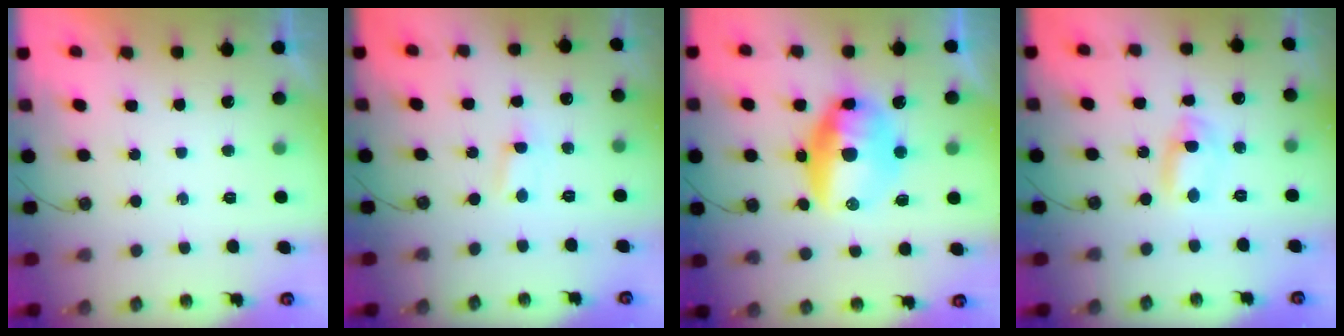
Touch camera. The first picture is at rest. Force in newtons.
{"total": 0.0}
{"total": 13.7, "press": 13.4, "slide": 2.9}
{"total": 2.3, "press": 2.0, "slide": 1.2}